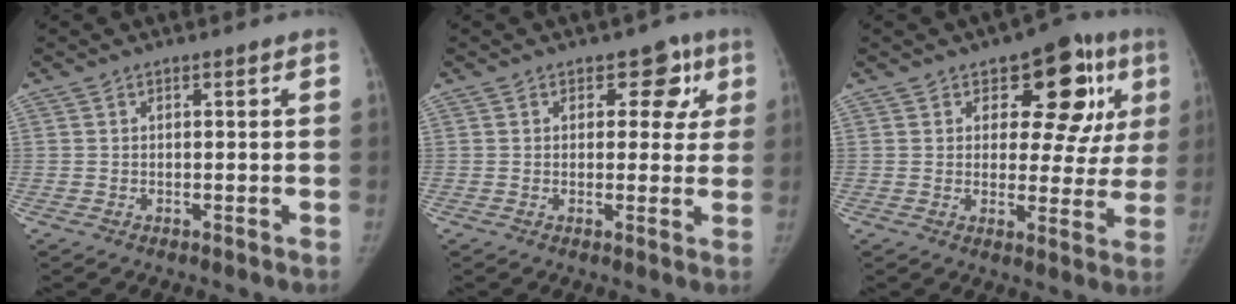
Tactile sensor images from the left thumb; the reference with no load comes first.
{"total": 6.2, "force": [2.4, 4.5, 3.7], "torque": [0.008, -0.002, 0.019]}
{"total": 14.0, "force": [5.6, 8.0, 10.0], "torque": [-0.060, -0.012, 0.067]}